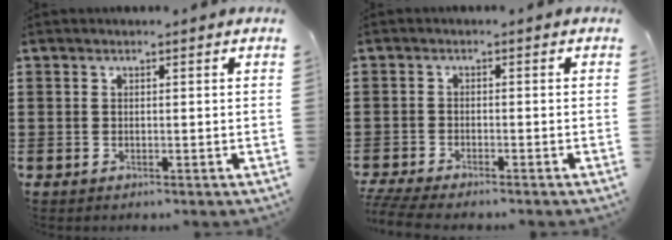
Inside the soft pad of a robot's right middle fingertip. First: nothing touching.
{"total": 2.5, "force": [-2.4, 0.1, 0.8], "torque": [-0.029, -0.005, -0.052]}